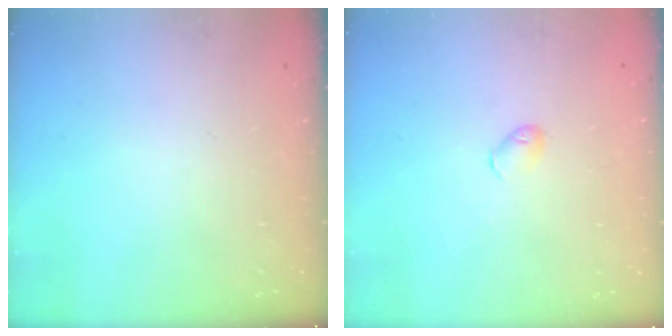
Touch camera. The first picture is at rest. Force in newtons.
{"total": 4.6, "press": 4.6, "slide": 0.8}